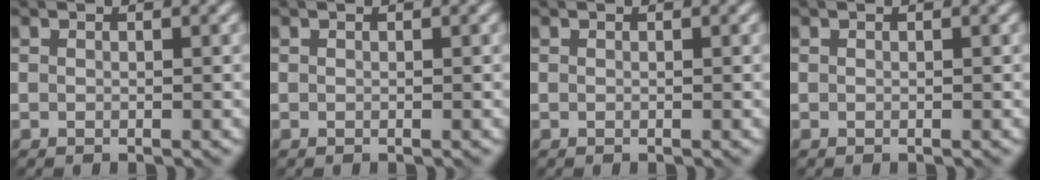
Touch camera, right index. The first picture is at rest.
{"total": 0.0}
{"total": 0.0}
{"total": 0.0}